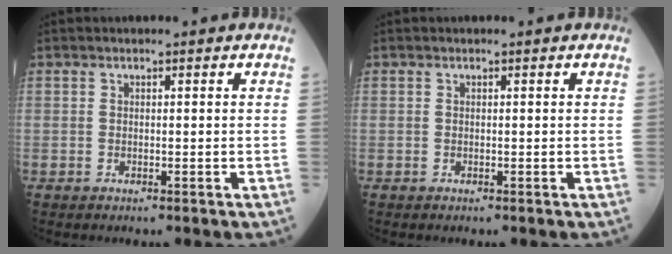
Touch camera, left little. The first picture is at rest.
{"total": 0.0}